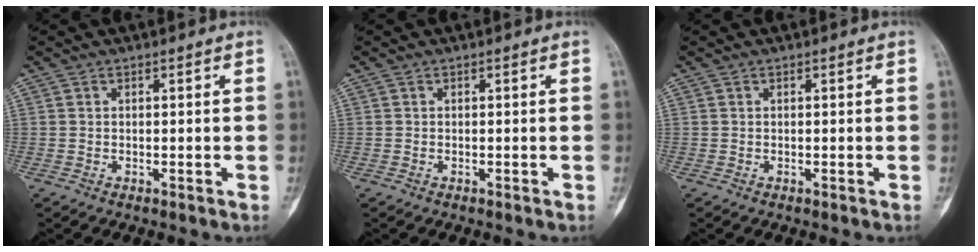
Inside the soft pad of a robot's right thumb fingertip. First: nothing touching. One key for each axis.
{"total": 0.0}
{"total": 0.0}